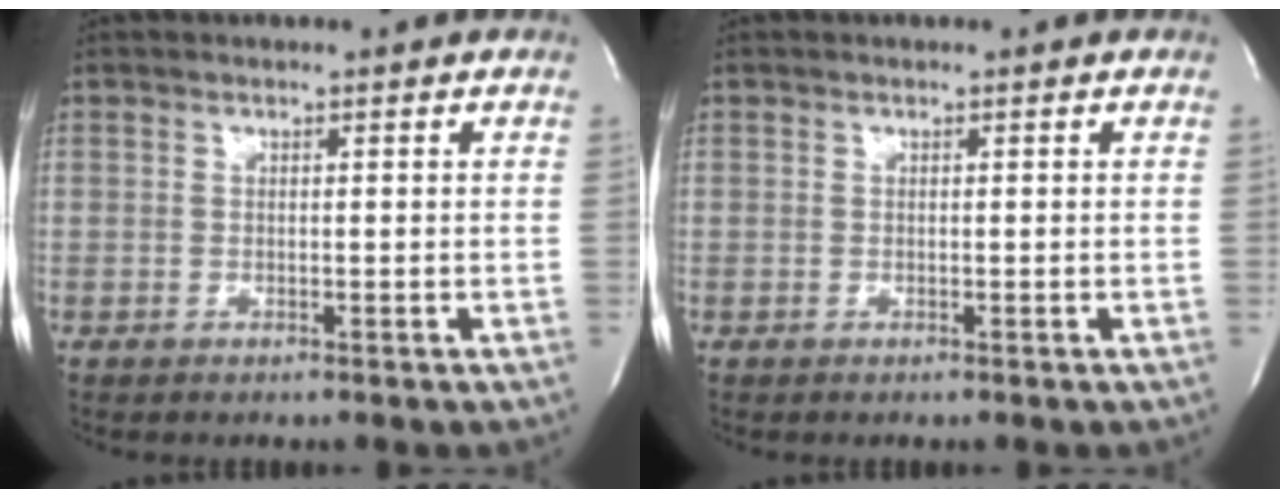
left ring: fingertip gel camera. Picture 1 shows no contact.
{"total": 0.0}